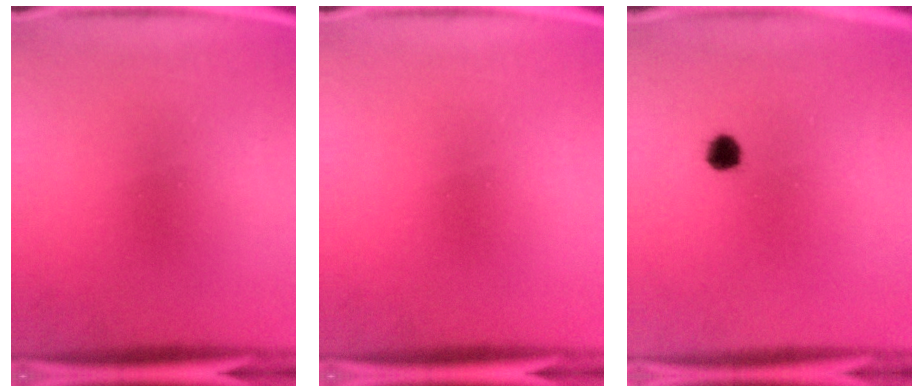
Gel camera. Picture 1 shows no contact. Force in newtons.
{"total": 0.0}
{"total": 2.4}